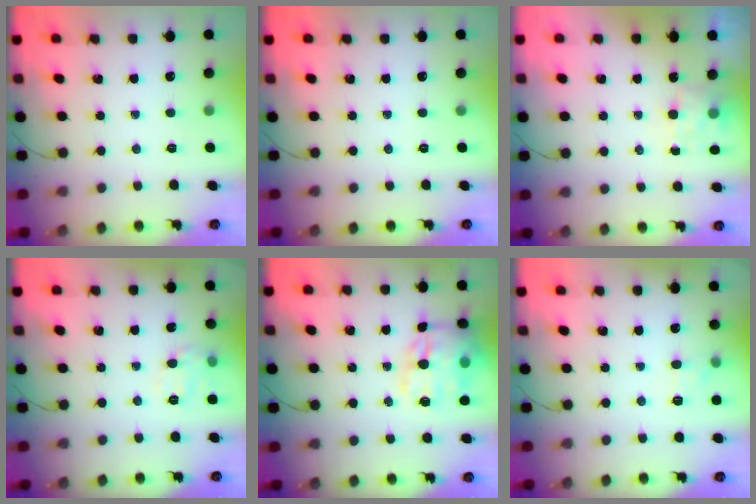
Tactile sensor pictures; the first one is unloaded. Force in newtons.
{"total": 0.0}
{"total": 5.6, "press": 5.5, "slide": 1.1}
{"total": 8.2, "press": 8.2, "slide": 0.6}
{"total": 16.4, "press": 16.2, "slide": 2.6}
{"total": 7.5, "press": 7.4, "slide": 1.6}